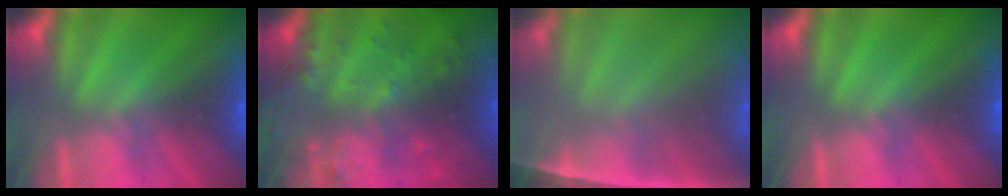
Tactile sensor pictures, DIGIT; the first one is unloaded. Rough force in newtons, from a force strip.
{"total": 6.1}
{"total": 7.5}
{"total": 0.0}